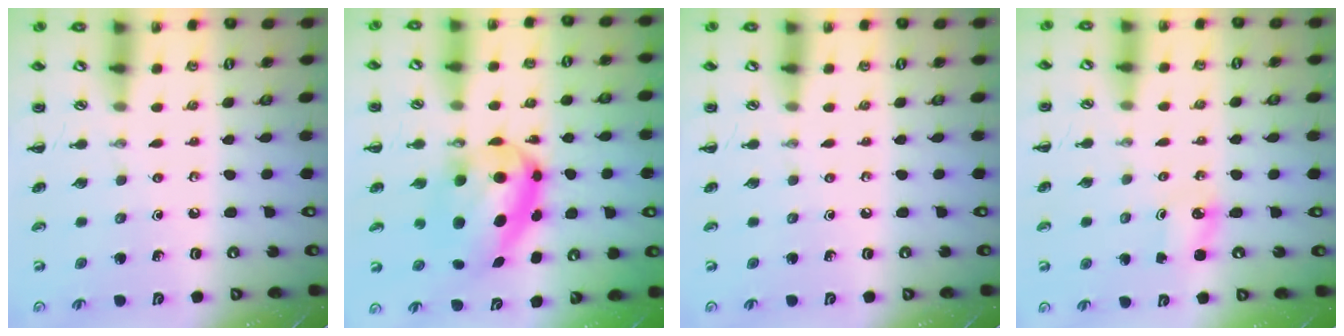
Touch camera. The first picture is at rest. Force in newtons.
{"total": 10.0, "press": 9.8, "slide": 2.2}
{"total": 0.0}
{"total": 2.2, "press": 2.1, "slide": 0.4}